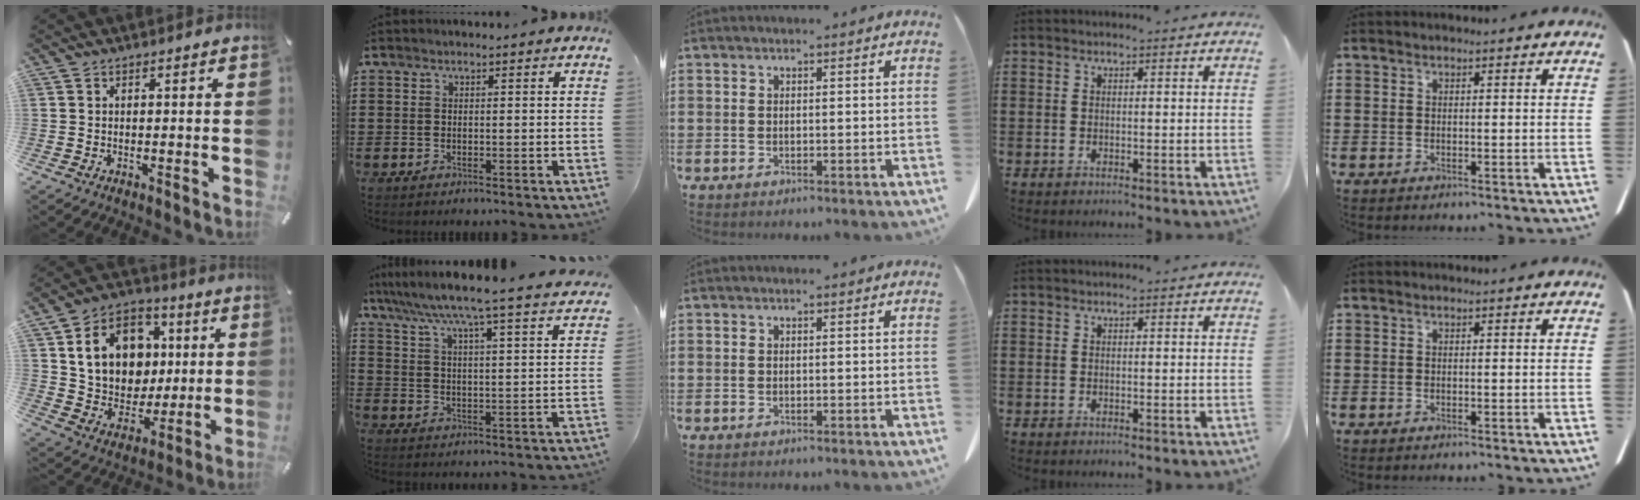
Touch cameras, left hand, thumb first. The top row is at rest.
{"thumb": {"total": 16.7, "force": [3.9, 14.0, 8.2], "torque": [-0.133, 0.001, 0.082]}, "index": {"total": 6.1, "force": [5.4, -1.1, 2.7], "torque": [-0.076, -0.047, 0.082]}}